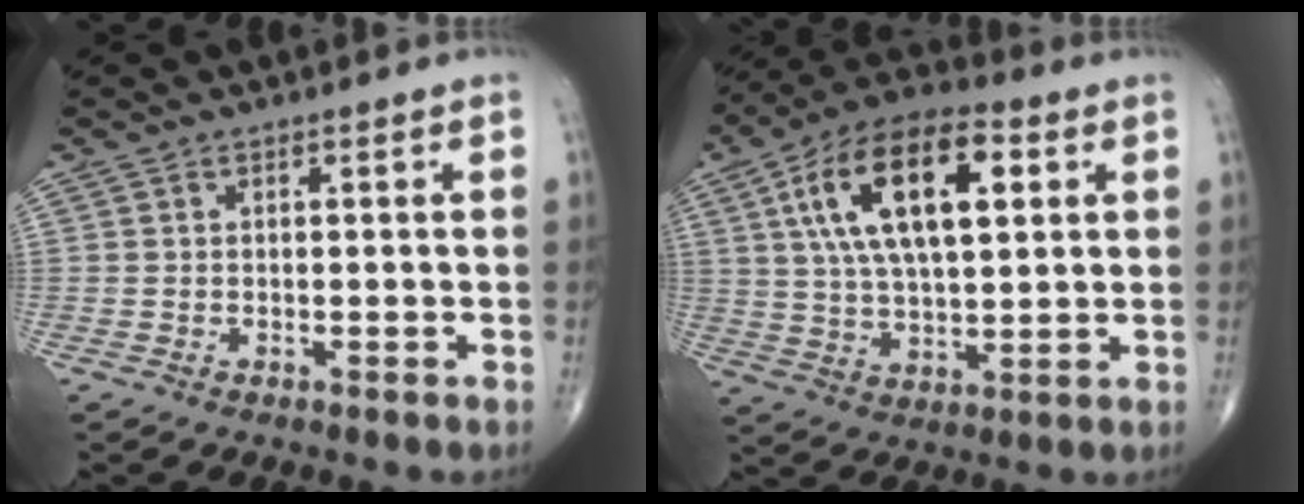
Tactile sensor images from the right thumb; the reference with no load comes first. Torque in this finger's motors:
{"motor_torque": [0.03, 2.22, 1.30, 0.43, 0.42]}